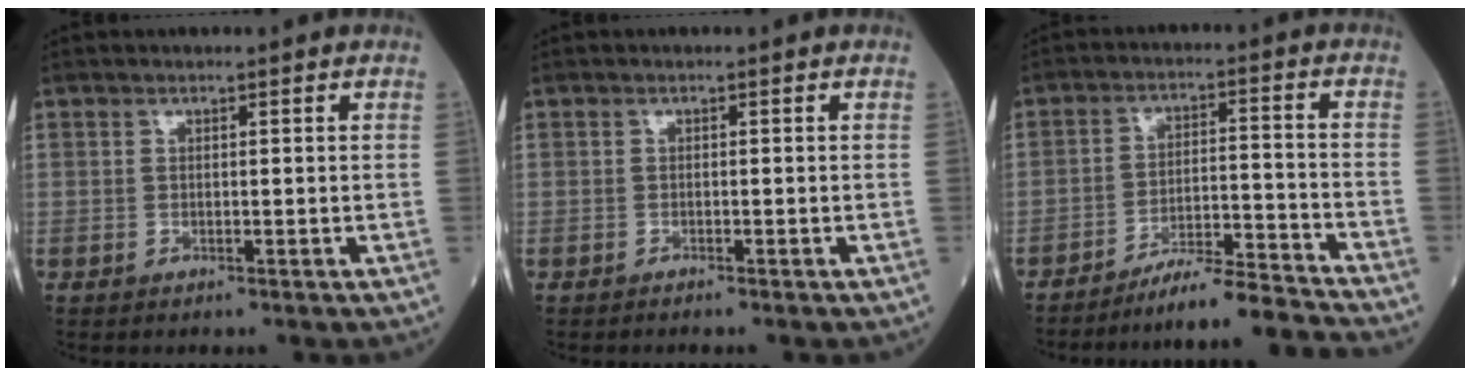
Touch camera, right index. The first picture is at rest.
{"total": 0.9, "force": [-0.8, 0.0, 0.4], "torque": [-0.005, 0.000, -0.011]}
{"total": 9.9, "force": [-9.5, -2.2, 1.9], "torque": [-0.014, 0.010, -0.164]}